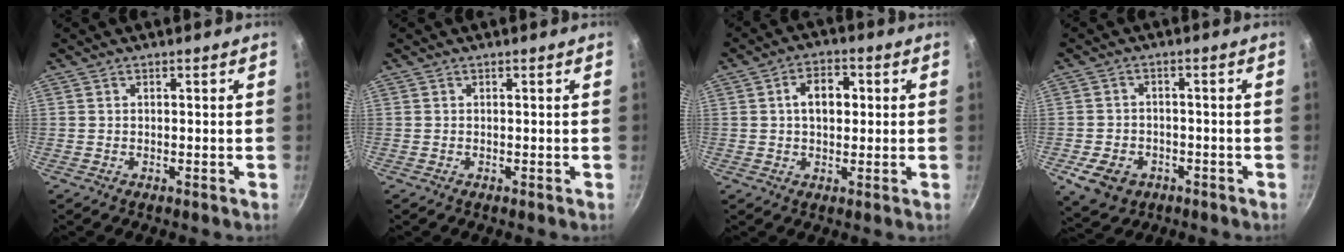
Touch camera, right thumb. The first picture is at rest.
{"total": 0.0}
{"total": 6.6, "force": [1.0, 4.3, 5.0], "torque": [-0.063, 0.012, 0.012]}
{"total": 7.5, "force": [-3.4, 5.7, 3.5], "torque": [-0.057, 0.018, -0.047]}